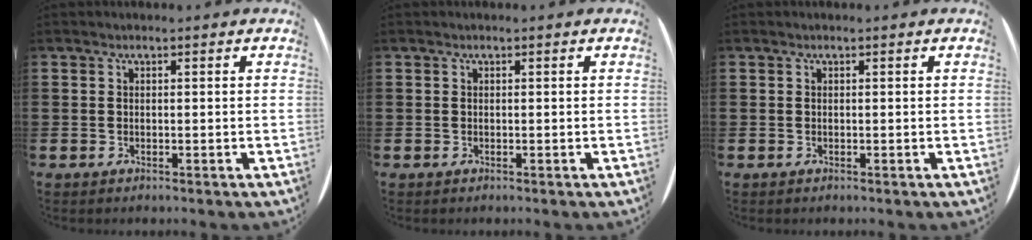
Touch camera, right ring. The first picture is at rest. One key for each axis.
{"total": 0.0}
{"total": 0.0}